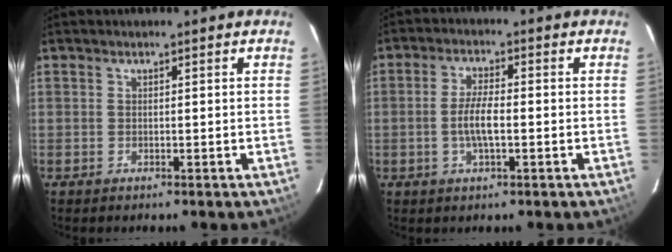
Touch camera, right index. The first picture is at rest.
{"total": 5.1, "force": [-1.1, 1.1, 4.9], "torque": [-0.100, 0.002, -0.023]}